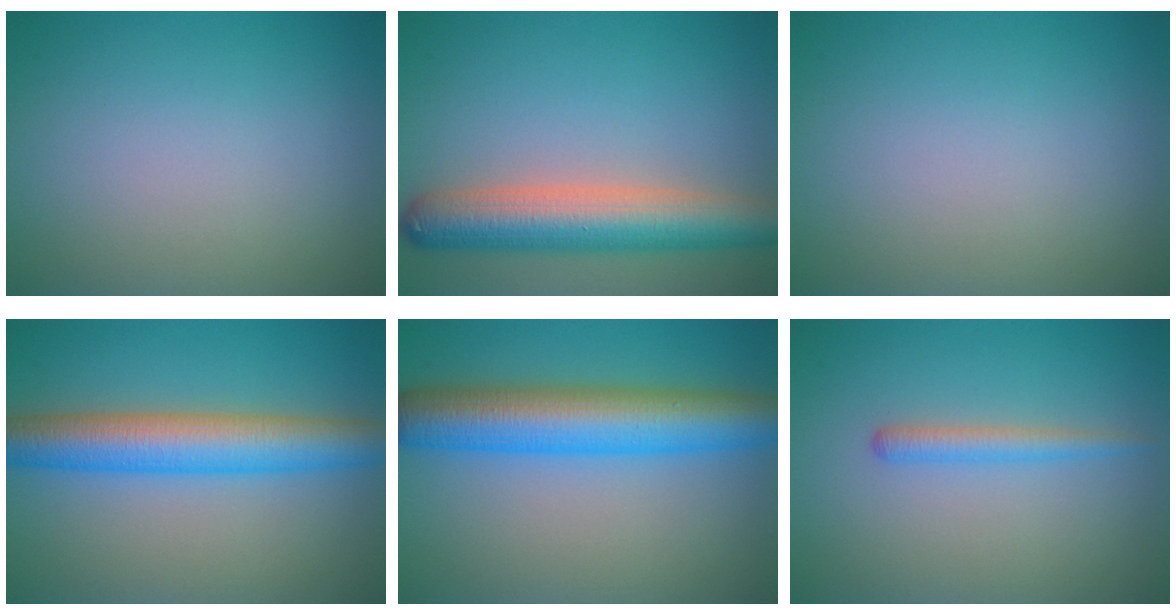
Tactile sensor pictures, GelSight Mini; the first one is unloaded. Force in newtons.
{"total": 7.5, "press": 7.5, "slide": 0.4}
{"total": 0.0}
{"total": 6.9, "press": 6.9, "slide": 0.1}
{"total": 8.5, "press": 8.5, "slide": 0.1}
{"total": 1.7, "press": 1.7, "slide": 0.2}